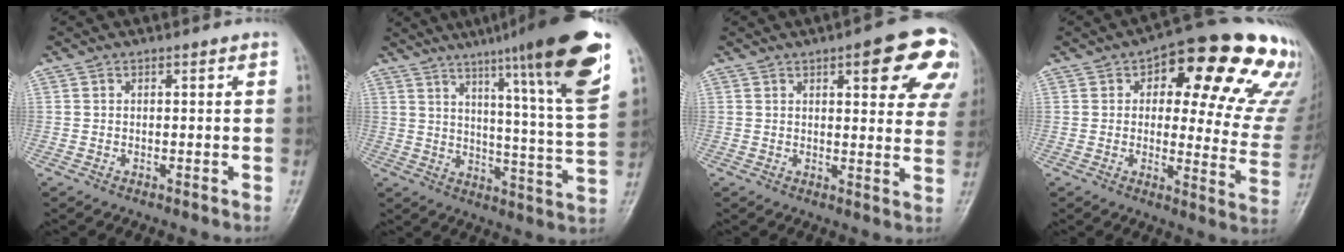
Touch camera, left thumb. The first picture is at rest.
{"total": 22.3, "force": [13.5, 1.1, 17.8], "torque": [-0.235, -0.052, 0.190]}
{"total": 15.0, "force": [6.8, 5.0, 12.4], "torque": [-0.113, -0.019, 0.076]}
{"total": 23.0, "force": [11.8, 9.2, 17.5], "torque": [-0.168, -0.022, 0.139]}